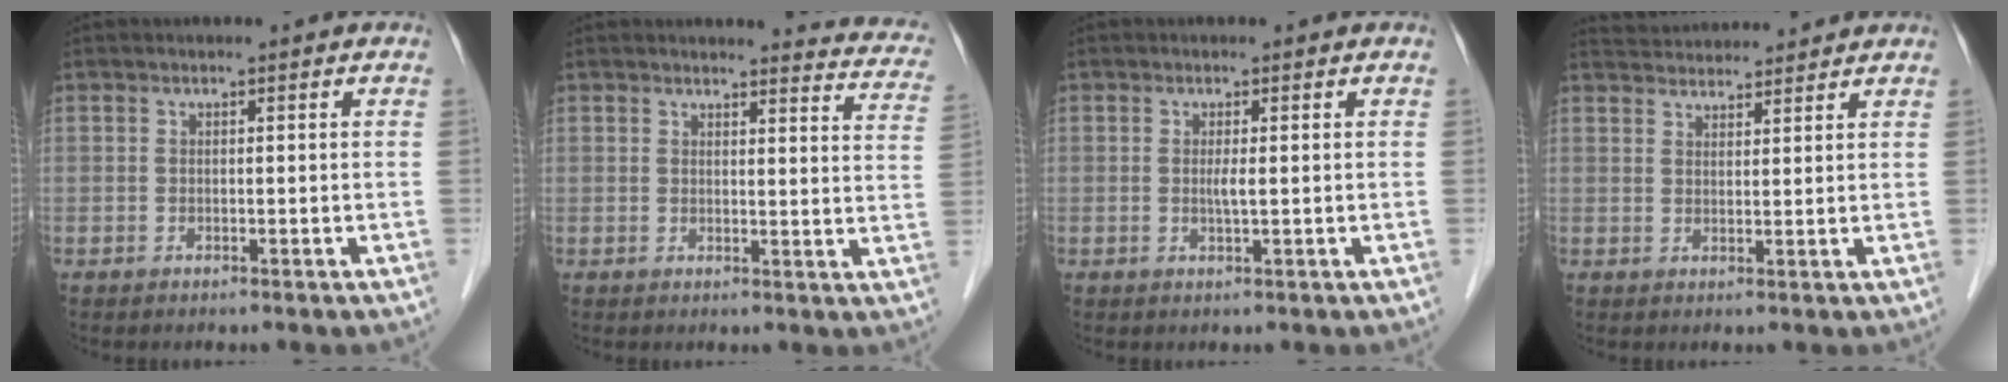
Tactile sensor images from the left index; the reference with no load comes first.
{"total": 9.7, "force": [9.3, 1.4, 2.0], "torque": [0.004, -0.053, 0.071]}
{"total": 1.4, "force": [0.1, -0.1, 1.4], "torque": [-0.032, -0.001, 0.002]}
{"total": 7.8, "force": [7.7, 0.8, 1.4], "torque": [-0.027, 0.033, 0.115]}